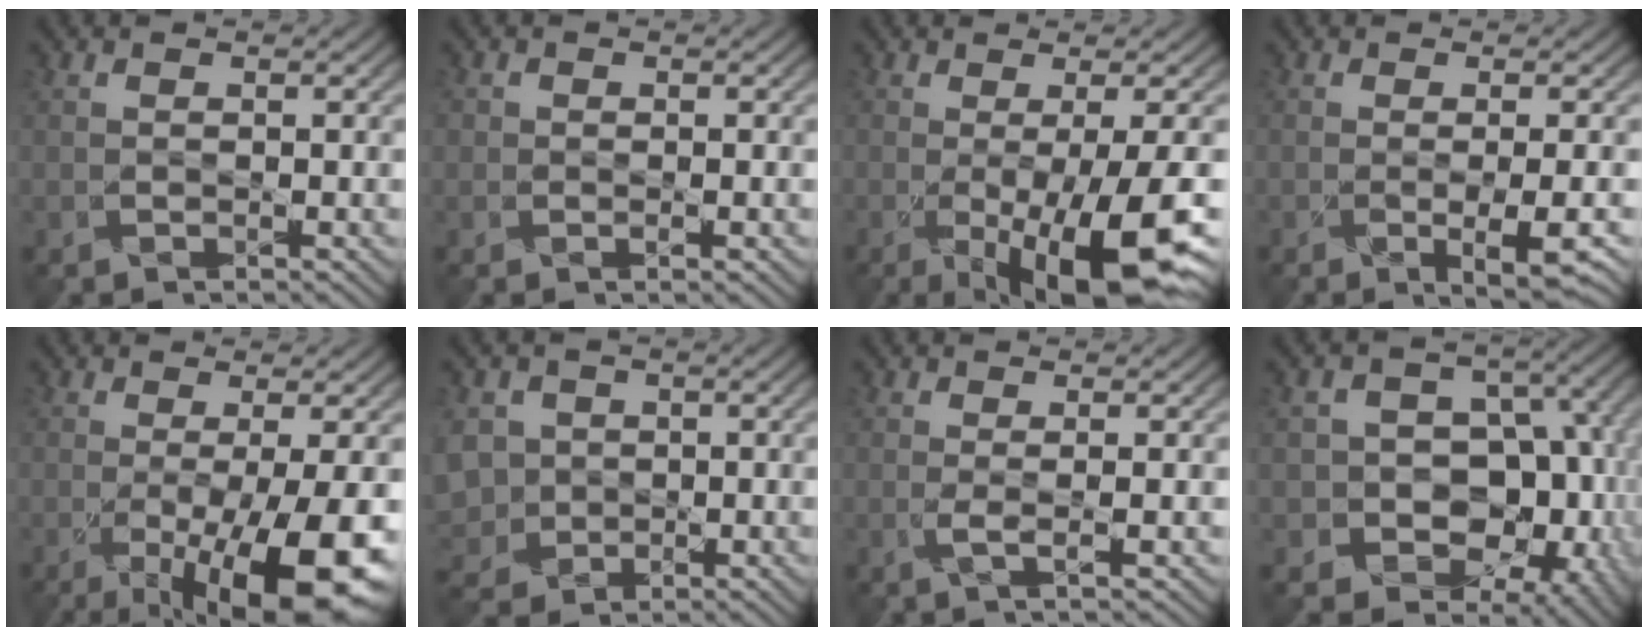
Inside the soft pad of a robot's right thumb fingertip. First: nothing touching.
{"total": 1.4, "force": [-0.2, 1.1, 0.8], "torque": [-0.007, 0.000, -0.005]}
{"total": 11.9, "force": [-4.5, 3.0, 10.6], "torque": [-0.185, -0.035, -0.054]}
{"total": 4.4, "force": [-2.0, 0.5, 3.9], "torque": [-0.067, -0.010, -0.026]}
{"total": 13.2, "force": [-5.1, 3.7, 11.5], "torque": [-0.201, -0.034, -0.064]}
{"total": 5.6, "force": [0.1, 5.2, 2.1], "torque": [-0.087, -0.013, -0.007]}
{"total": 1.6, "force": [-0.4, -0.4, 1.5], "torque": [-0.042, -0.004, -0.007]}
{"total": 14.1, "force": [-1.9, 11.4, 8.0], "torque": [-0.147, -0.020, -0.023]}